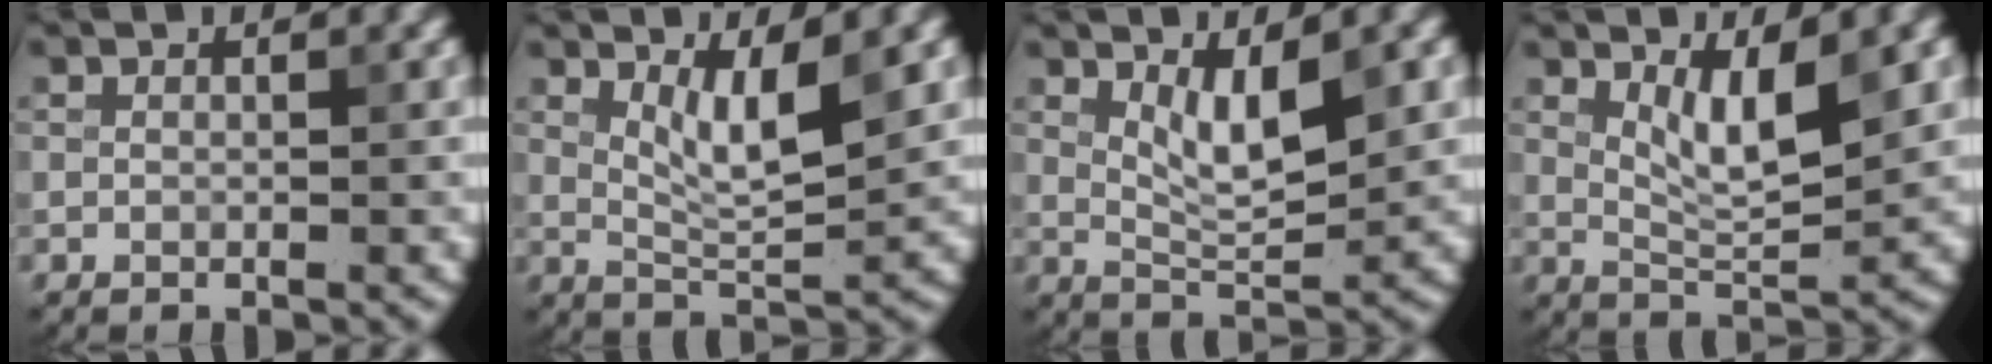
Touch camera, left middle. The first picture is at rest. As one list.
[{"total": 4.1, "force": [1.7, 0.9, 3.5], "torque": [-0.065, -0.010, 0.036]}, {"total": 4.4, "force": [1.6, 1.4, 3.9], "torque": [-0.072, -0.006, 0.032]}, {"total": 4.5, "force": [1.8, 1.3, 3.9], "torque": [-0.072, -0.009, 0.037]}]